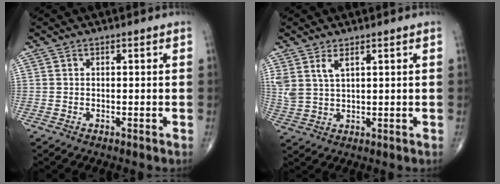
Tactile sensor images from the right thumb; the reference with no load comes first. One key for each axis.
{"total": 4.4, "fx": 2.5, "fy": 1.7, "fz": 3.1, "tx": -0.068, "ty": -0.008, "tz": 0.060}